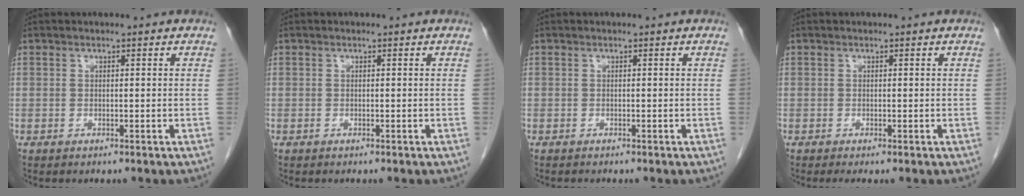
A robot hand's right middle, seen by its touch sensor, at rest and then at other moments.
{"total": 0.0}
{"total": 0.6, "force": [-0.5, 0.1, 0.1], "torque": [-0.007, -0.001, -0.008]}
{"total": 0.7, "force": [-0.5, 0.0, 0.5], "torque": [-0.011, -0.004, -0.007]}